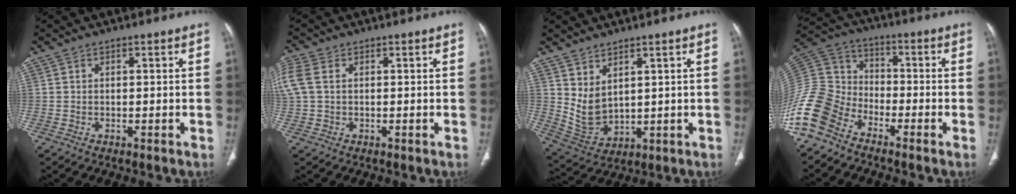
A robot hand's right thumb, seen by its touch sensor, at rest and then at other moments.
{"total": 7.2, "force": [1.2, 5.0, 5.0], "torque": [-0.156, 0.020, 0.028]}
{"total": 6.9, "force": [3.0, 3.7, 4.9], "torque": [-0.080, -0.029, 0.082]}
{"total": 16.0, "force": [-10.5, 10.0, 6.9], "torque": [-0.160, 0.057, -0.214]}